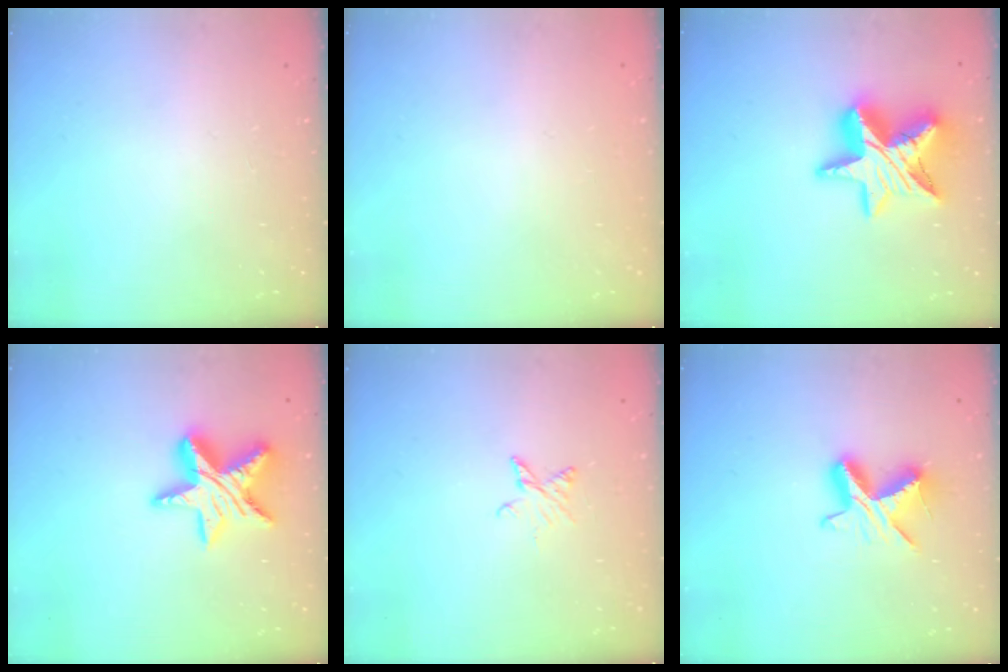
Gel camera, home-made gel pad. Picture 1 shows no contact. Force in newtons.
{"total": 0.0}
{"total": 17.2, "press": 17.1, "slide": 1.2}
{"total": 15.0, "press": 14.9, "slide": 1.2}
{"total": 3.1, "press": 3.1, "slide": 0.4}
{"total": 9.4, "press": 9.4, "slide": 0.3}